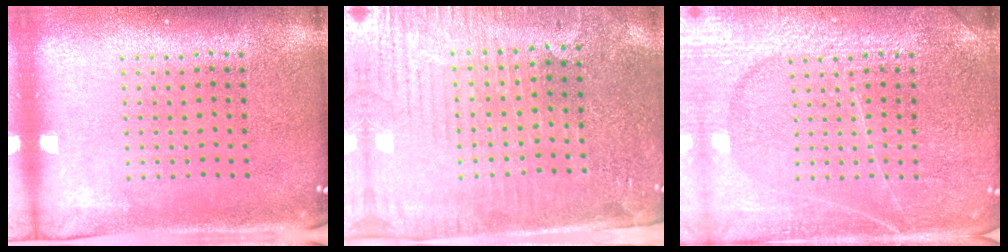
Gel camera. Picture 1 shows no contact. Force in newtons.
{"total": 3.7, "press": 3.5, "slide": 1.4}
{"total": 3.7, "press": 3.7, "slide": 0.4}